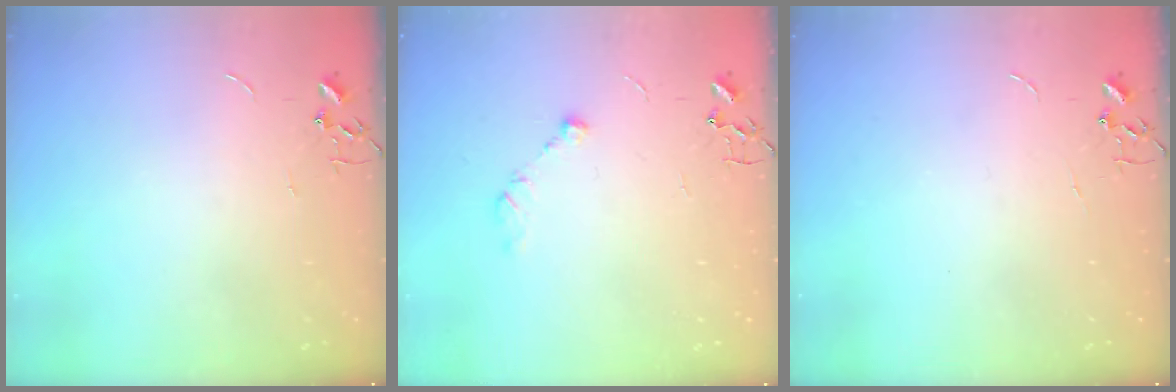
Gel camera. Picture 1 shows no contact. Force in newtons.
{"total": 7.5, "press": 7.4, "slide": 0.8}
{"total": 0.0}